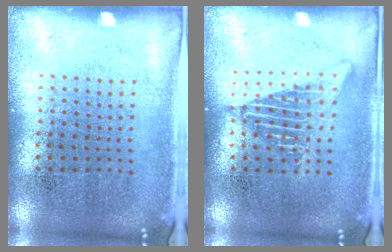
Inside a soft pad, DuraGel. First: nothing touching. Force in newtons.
{"total": 2.3, "press": 2.3, "slide": 0.1}